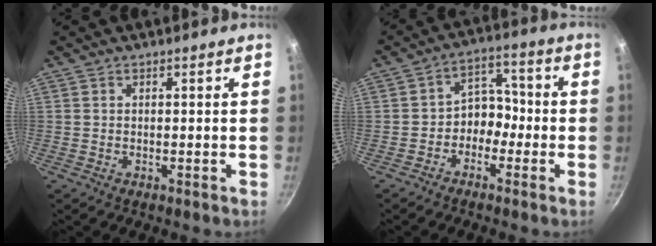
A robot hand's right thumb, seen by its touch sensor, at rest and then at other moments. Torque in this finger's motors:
{"motor_torque": [-0.25, 0.31, 0.04, 0.23, 0.03]}